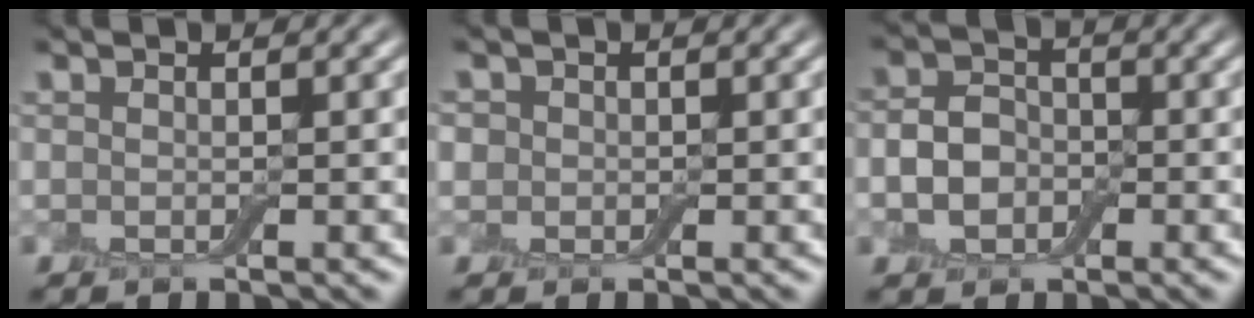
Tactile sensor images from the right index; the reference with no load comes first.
{"total": 1.6, "force": [0.2, 1.5, 0.4], "torque": [-0.006, 0.004, -0.005]}
{"total": 3.7, "force": [-1.0, 2.9, 2.1], "torque": [-0.039, 0.002, -0.025]}